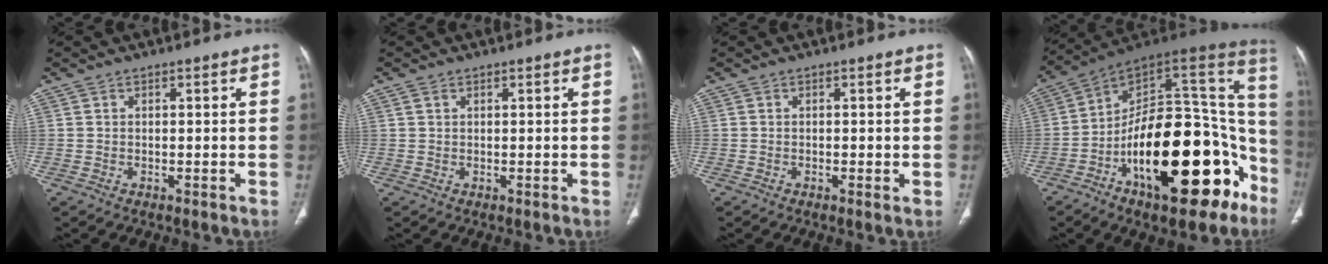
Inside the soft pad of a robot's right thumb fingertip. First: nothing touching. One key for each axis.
{"total": 0.8, "fx": 0.4, "fy": 0.5, "fz": 0.4, "tx": -0.009, "ty": 0.004, "tz": 0.009}
{"total": 1.0, "fx": -0.2, "fy": 0.3, "fz": 1.0, "tx": -0.016, "ty": -0.002, "tz": -0.002}
{"total": 29.1, "fx": -12.7, "fy": 13.8, "fz": 22.3, "tx": -0.240, "ty": 0.100, "tz": -0.193}